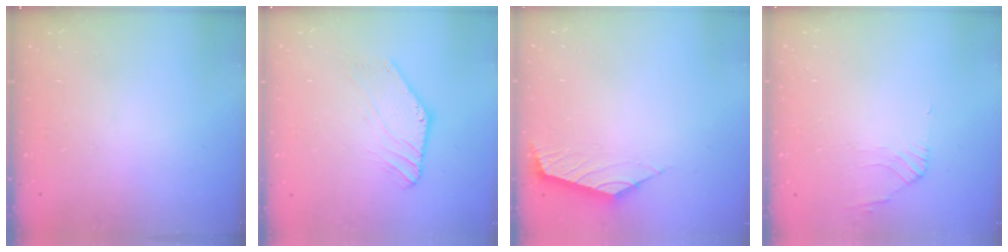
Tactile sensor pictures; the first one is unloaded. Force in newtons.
{"total": 0.9, "press": 0.9, "slide": 0.2}
{"total": 2.4, "press": 2.3, "slide": 0.5}
{"total": 1.3, "press": 1.2, "slide": 0.4}